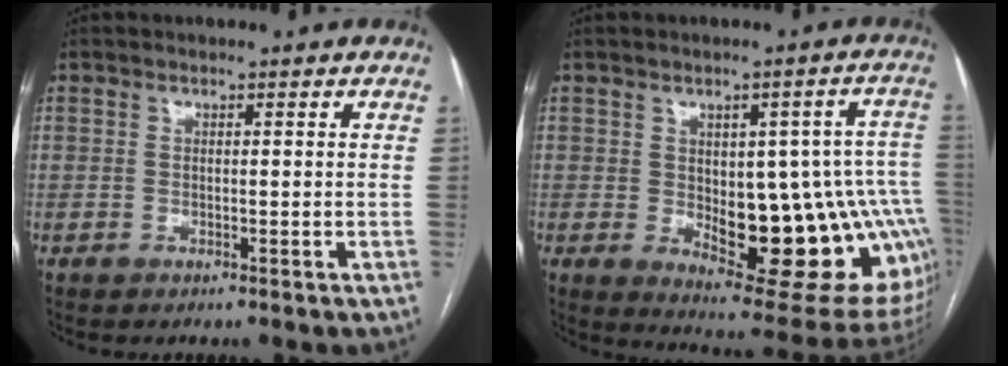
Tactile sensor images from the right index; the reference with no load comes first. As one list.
[{"total": 21.8, "force": [-2.6, 7.4, 20.3], "torque": [-0.191, 0.016, -0.007]}]